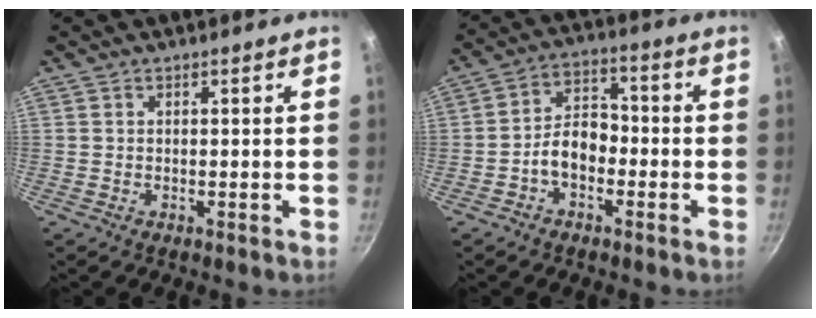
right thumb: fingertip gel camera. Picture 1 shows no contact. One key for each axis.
{"total": 7.3, "fx": -2.6, "fy": 4.8, "fz": 4.9, "tx": -0.056, "ty": 0.038, "tz": -0.053}